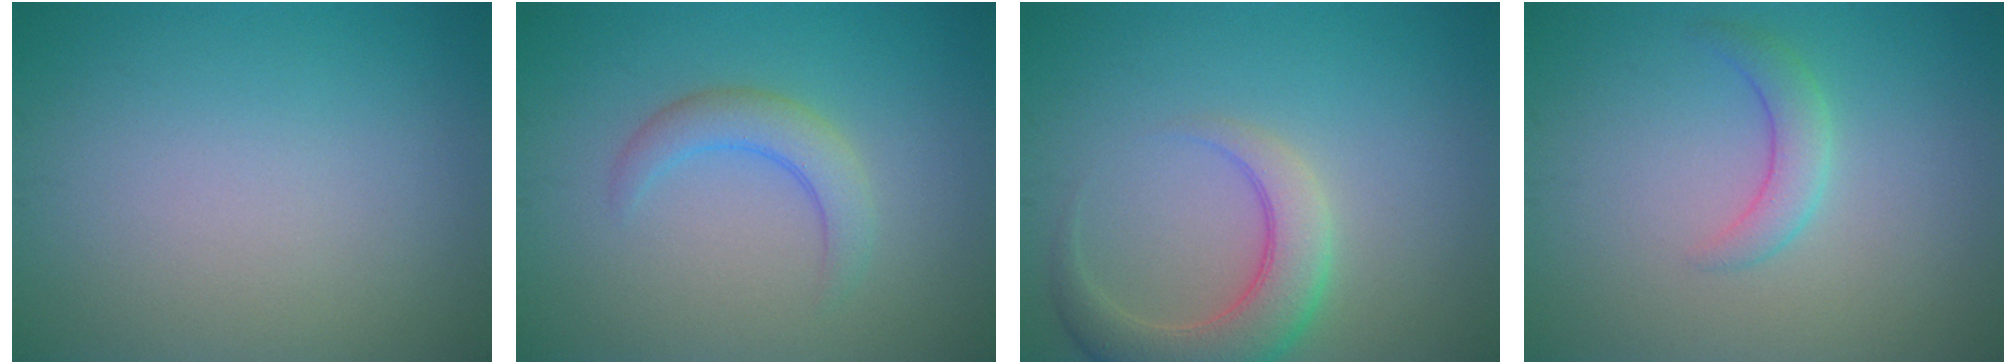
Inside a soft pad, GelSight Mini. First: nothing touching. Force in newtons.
{"total": 2.8, "press": 2.8, "slide": 0.2}
{"total": 4.9, "press": 4.9, "slide": 0.5}
{"total": 2.1, "press": 2.1, "slide": 0.1}